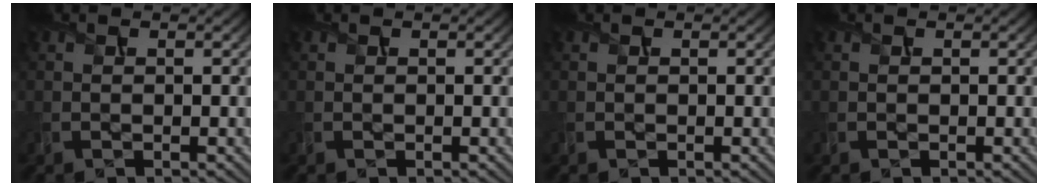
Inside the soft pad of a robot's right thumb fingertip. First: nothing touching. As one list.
[{"total": 0.0}, {"total": 0.0}, {"total": 0.0}]